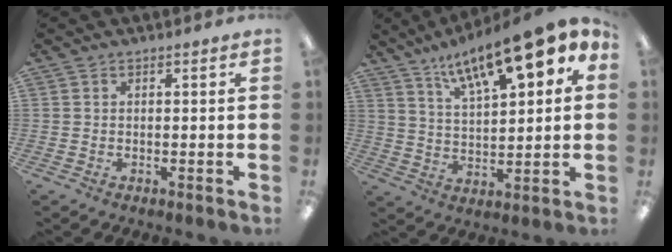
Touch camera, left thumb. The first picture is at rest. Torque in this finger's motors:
{"motor_torque": [0.56, 1.05, 1.62, -1.15, 0.14]}